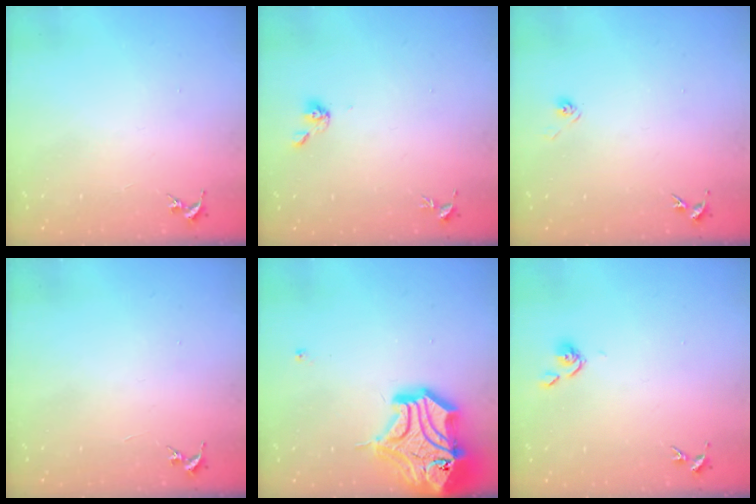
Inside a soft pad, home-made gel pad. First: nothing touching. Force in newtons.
{"total": 5.2, "press": 4.6, "slide": 2.3}
{"total": 2.9, "press": 2.5, "slide": 1.5}
{"total": 0.0}
{"total": 23.5, "press": 23.3, "slide": 3.4}
{"total": 4.3, "press": 4.2, "slide": 0.6}